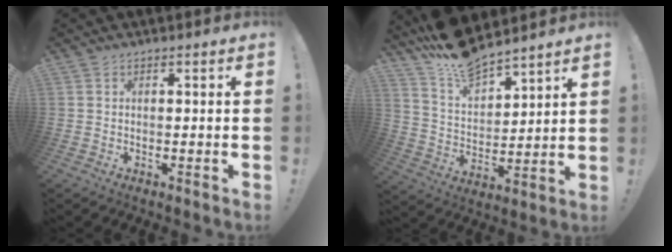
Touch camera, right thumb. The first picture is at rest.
{"total": 11.6, "force": [10.7, 3.4, 2.9], "torque": [-0.067, -0.090, 0.194]}